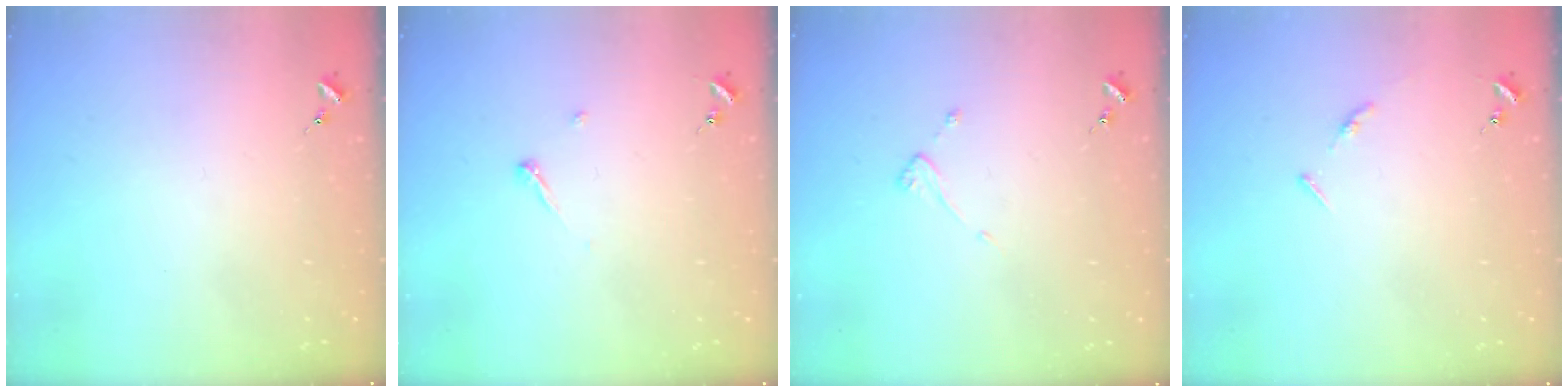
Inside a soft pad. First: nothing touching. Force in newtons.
{"total": 3.4, "press": 3.4, "slide": 0.4}
{"total": 3.6, "press": 3.6, "slide": 0.3}
{"total": 4.5, "press": 4.4, "slide": 0.5}